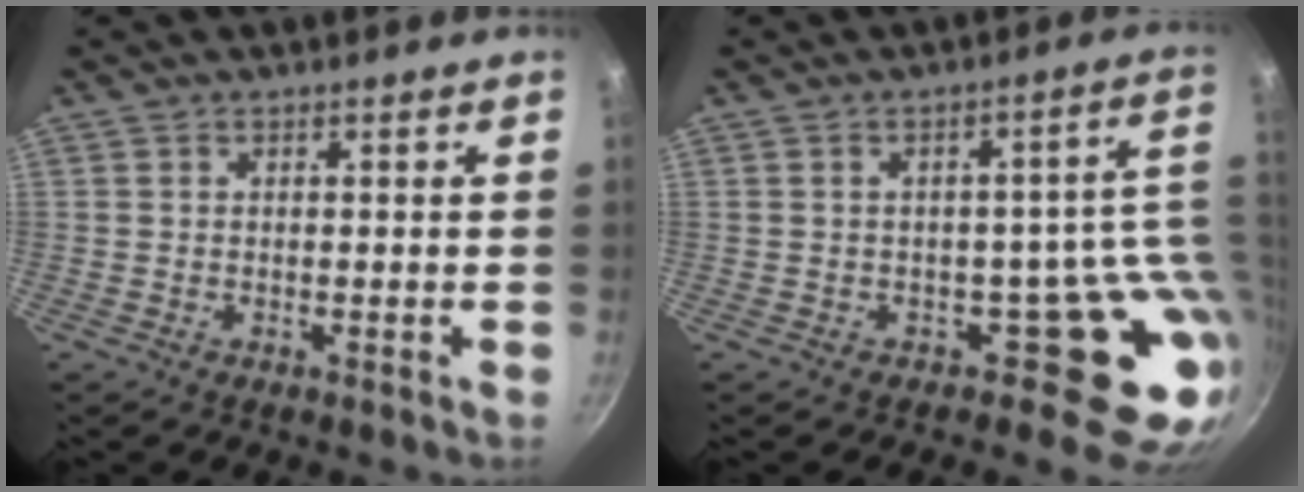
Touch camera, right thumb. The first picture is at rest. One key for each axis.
{"total": 9.0, "fx": -0.4, "fy": 6.8, "fz": 5.9, "tx": 0.007, "ty": 0.009, "tz": -0.009}